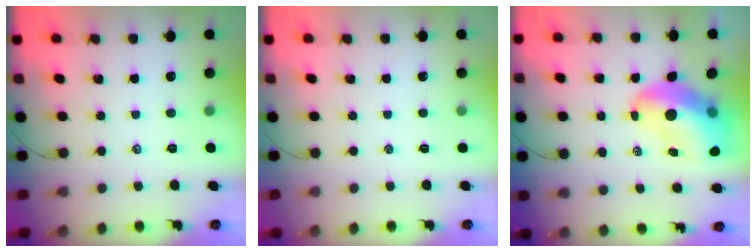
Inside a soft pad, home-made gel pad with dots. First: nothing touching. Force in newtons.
{"total": 0.0}
{"total": 13.2, "press": 12.6, "slide": 3.7}